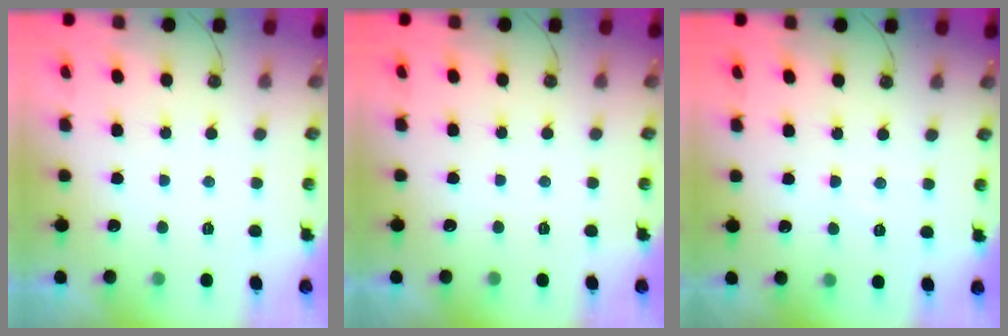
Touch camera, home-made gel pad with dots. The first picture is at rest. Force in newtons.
{"total": 0.0}
{"total": 2.7, "press": 2.6, "slide": 0.6}